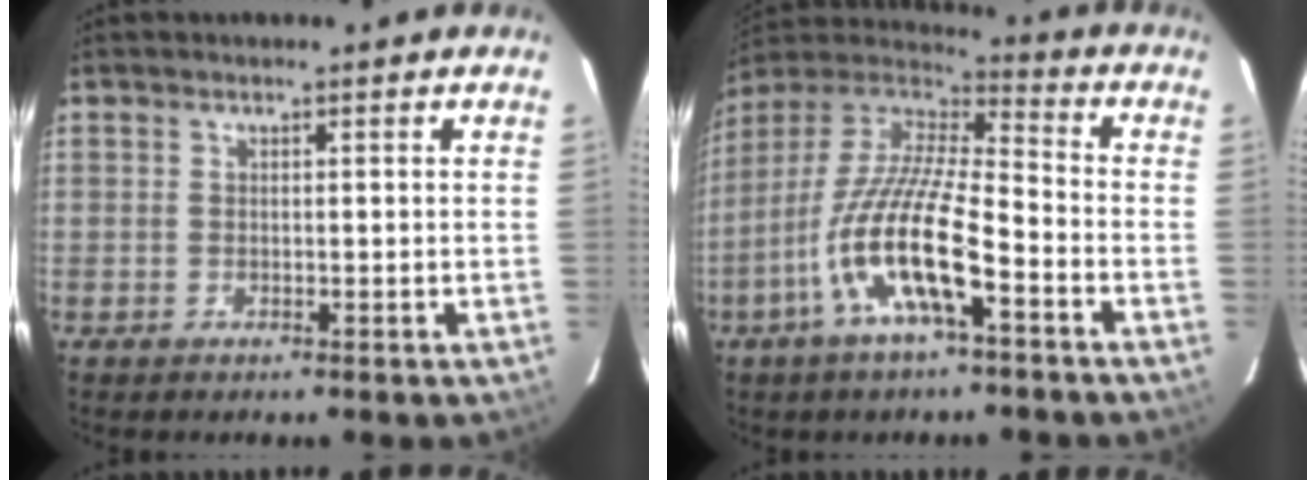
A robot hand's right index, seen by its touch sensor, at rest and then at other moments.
{"total": 17.0, "force": [-7.4, 3.9, 14.8], "torque": [-0.281, -0.021, -0.147]}